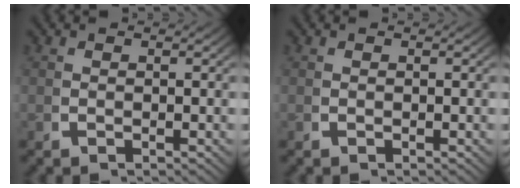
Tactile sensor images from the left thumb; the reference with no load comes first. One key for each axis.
{"total": 0.0}